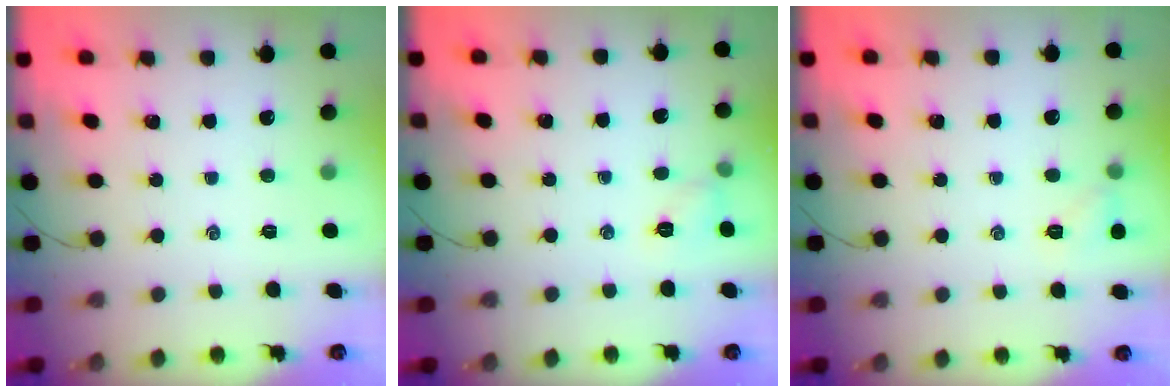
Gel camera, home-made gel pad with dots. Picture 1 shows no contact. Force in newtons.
{"total": 4.5, "press": 4.2, "slide": 1.6}
{"total": 6.1, "press": 5.9, "slide": 1.7}